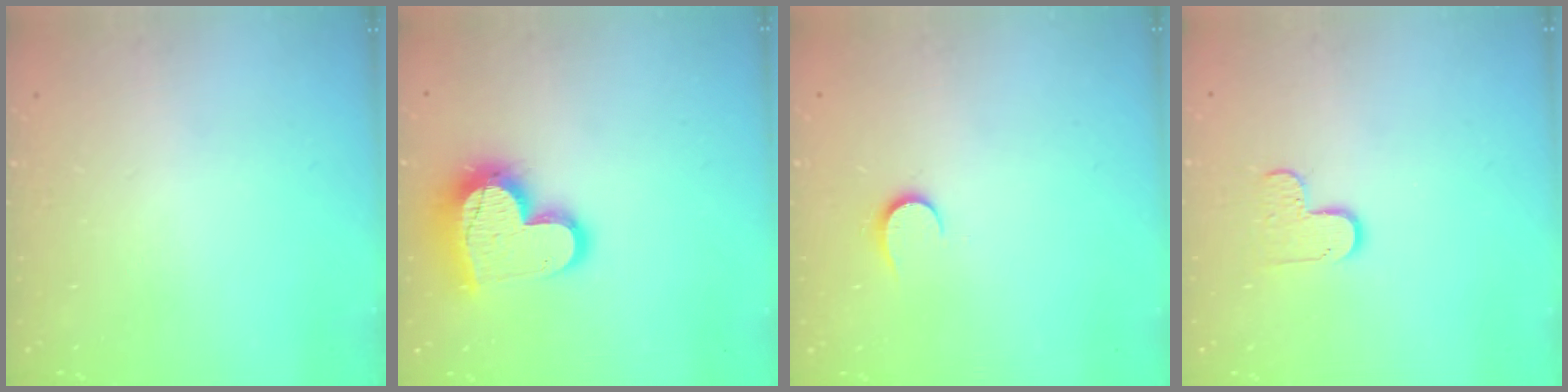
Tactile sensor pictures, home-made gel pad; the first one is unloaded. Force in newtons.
{"total": 17.9, "press": 17.9, "slide": 1.5}
{"total": 6.7, "press": 6.7, "slide": 0.6}
{"total": 5.5, "press": 5.5, "slide": 0.5}